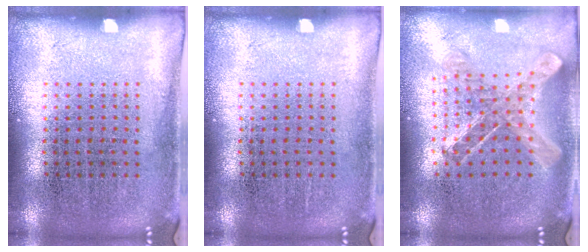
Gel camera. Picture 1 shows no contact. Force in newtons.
{"total": 0.0}
{"total": 0.9, "press": 0.9, "slide": 0.0}